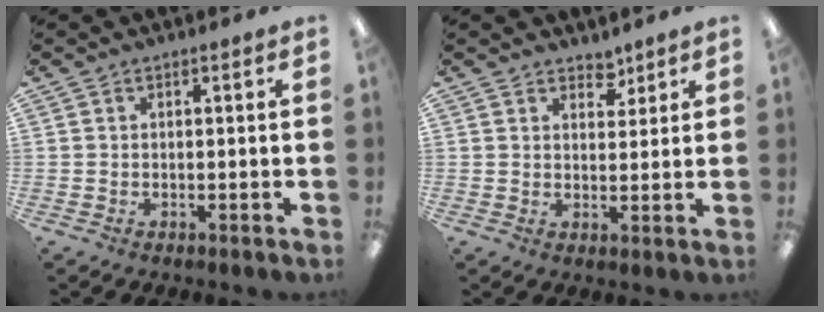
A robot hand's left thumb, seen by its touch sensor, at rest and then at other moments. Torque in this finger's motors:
{"motor_torque": [-0.15, 0.06, -0.30, -0.20, 0.03]}